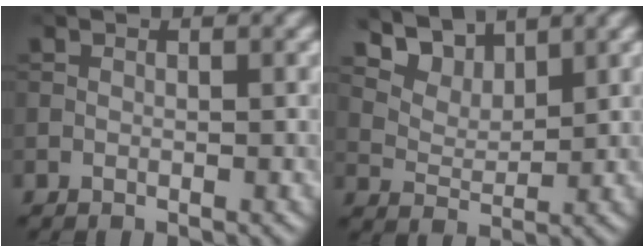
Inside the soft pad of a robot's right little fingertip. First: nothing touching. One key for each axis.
{"total": 4.9, "fx": 3.9, "fy": 2.2, "fz": 1.9, "tx": -0.048, "ty": -0.005, "tz": 0.078}